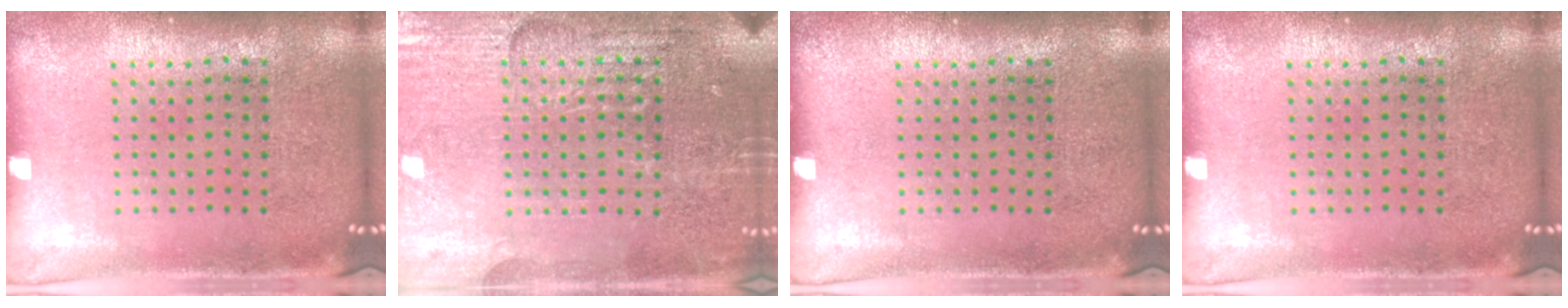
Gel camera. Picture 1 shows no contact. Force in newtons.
{"total": 3.7, "press": 3.5, "slide": 1.0}
{"total": 0.0}
{"total": 0.0}